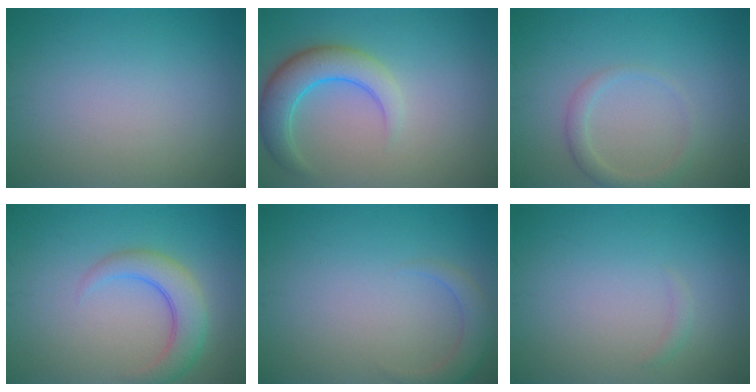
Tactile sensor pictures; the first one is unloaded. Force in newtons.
{"total": 5.0, "press": 5.0, "slide": 0.5}
{"total": 1.7, "press": 1.7, "slide": 0.1}
{"total": 4.1, "press": 4.1, "slide": 0.3}
{"total": 2.1, "press": 2.1, "slide": 0.3}
{"total": 0.7, "press": 0.7, "slide": 0.0}